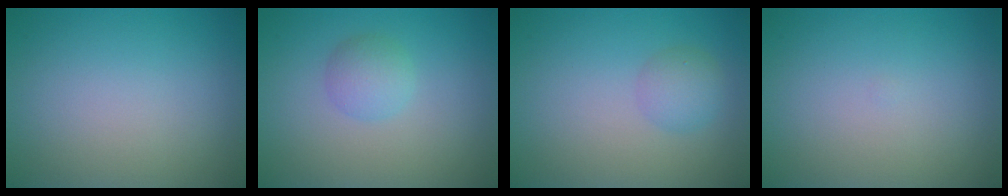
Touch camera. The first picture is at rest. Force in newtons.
{"total": 2.0, "press": 2.0, "slide": 0.0}
{"total": 1.9, "press": 1.9, "slide": 0.0}
{"total": 0.0}